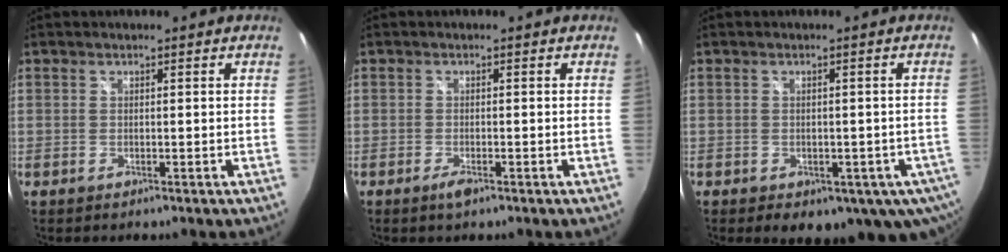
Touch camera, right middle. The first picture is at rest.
{"total": 2.0, "force": [-1.3, 0.5, 1.4], "torque": [-0.031, -0.006, -0.024]}
{"total": 10.2, "force": [-4.5, 5.9, 7.0], "torque": [-0.113, -0.029, -0.049]}